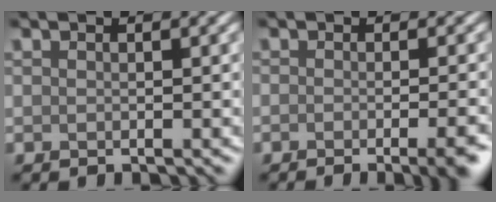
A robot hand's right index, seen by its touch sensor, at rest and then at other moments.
{"total": 5.2, "force": [-2.6, 1.7, 4.2], "torque": [-0.023, 0.002, -0.030]}